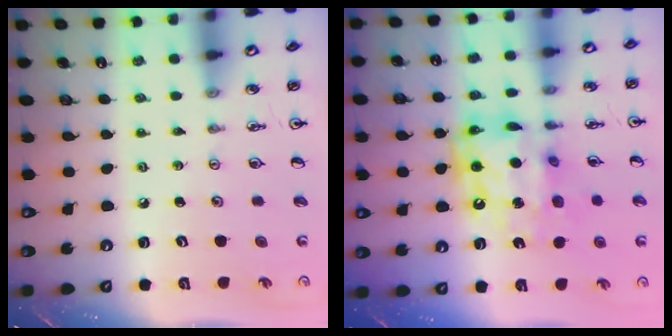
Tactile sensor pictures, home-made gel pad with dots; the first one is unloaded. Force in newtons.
{"total": 15.9, "press": 15.9, "slide": 1.5}